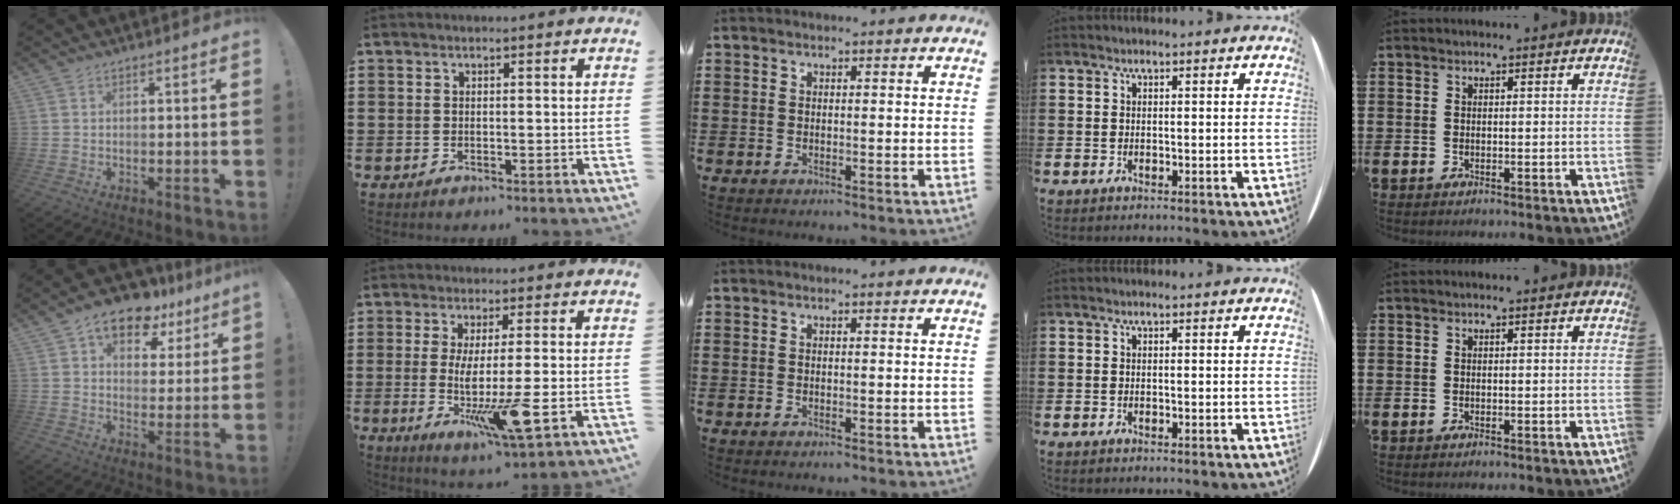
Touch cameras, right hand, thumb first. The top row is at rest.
{"thumb": {"total": 12.4, "force": [8.3, 6.8, 6.1], "torque": [-0.090, -0.048, 0.149]}, "index": {"total": 9.6, "force": [-1.5, 1.1, 9.4], "torque": [-0.190, -0.028, -0.028]}}